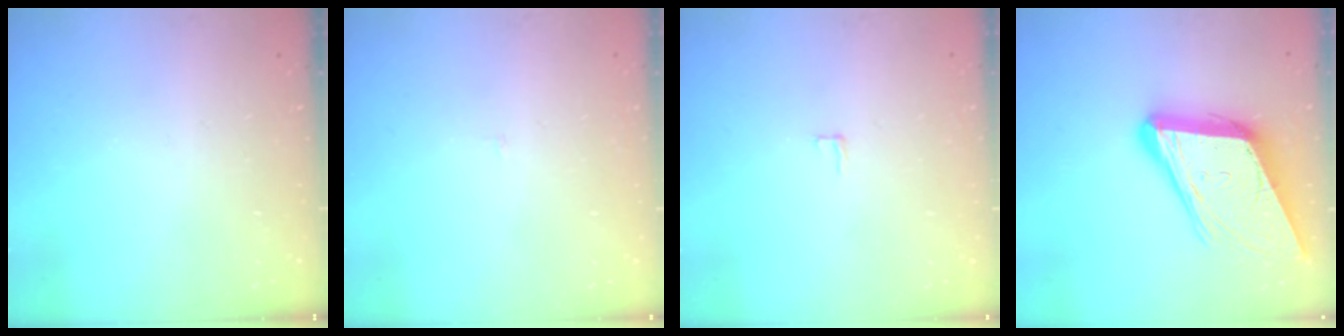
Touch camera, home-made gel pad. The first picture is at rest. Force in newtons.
{"total": 2.0, "press": 2.0, "slide": 0.1}
{"total": 2.0, "press": 2.0, "slide": 0.2}
{"total": 15.8, "press": 15.2, "slide": 4.2}